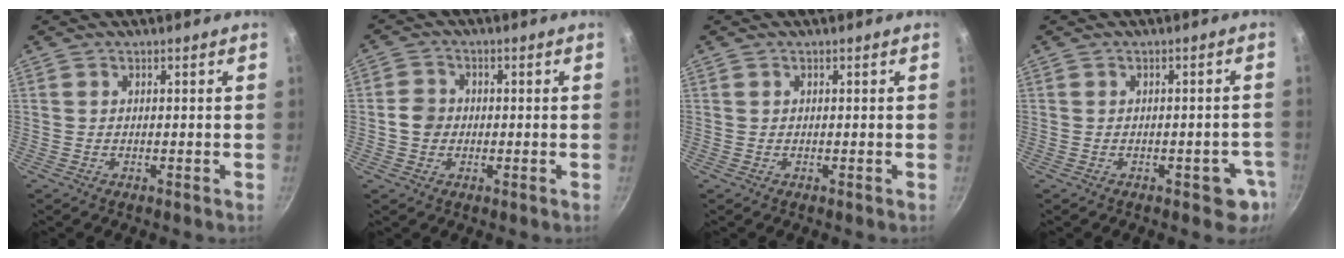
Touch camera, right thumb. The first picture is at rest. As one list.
[{"total": 3.8, "force": [-0.6, 3.3, 1.7], "torque": [-0.016, 0.013, -0.017]}, {"total": 0.0}, {"total": 4.9, "force": [-2.1, 2.7, 3.4], "torque": [-0.008, 0.021, -0.018]}]